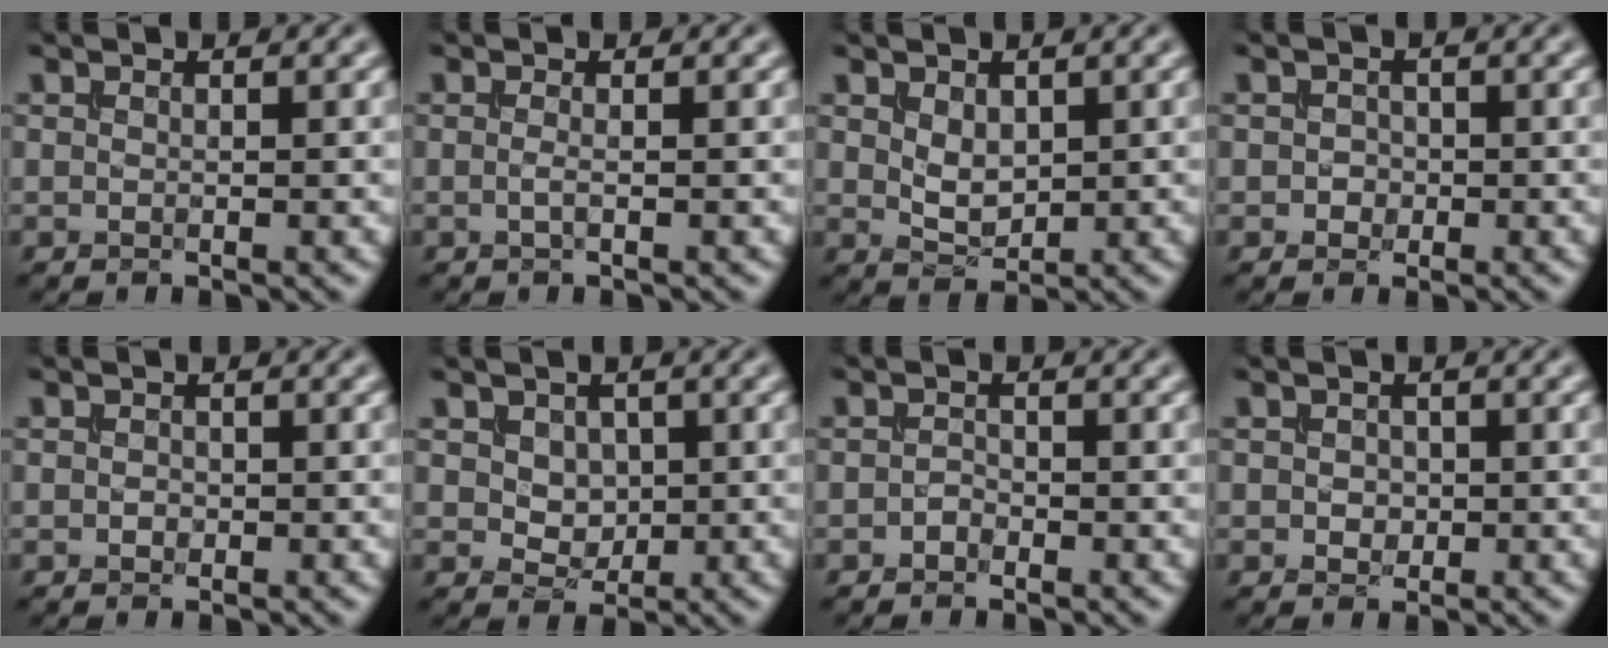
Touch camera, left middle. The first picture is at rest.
{"total": 0.6, "force": [-0.3, 0.0, 0.6], "torque": [-0.019, -0.001, -0.006]}
{"total": 2.1, "force": [0.5, 1.4, 1.5], "torque": [-0.030, -0.004, 0.013]}
{"total": 1.0, "force": [-0.2, 1.0, 0.3], "torque": [-0.004, -0.001, -0.006]}
{"total": 0.5, "force": [-0.2, 0.5, 0.3], "torque": [-0.006, -0.001, -0.005]}
{"total": 2.3, "force": [0.6, 1.8, 1.3], "torque": [-0.033, -0.006, 0.012]}
{"total": 0.8, "force": [-0.6, 0.5, 0.2], "torque": [-0.006, 0.000, -0.012]}
{"total": 1.2, "force": [-0.1, 1.0, 0.7], "torque": [-0.015, -0.001, -0.004]}